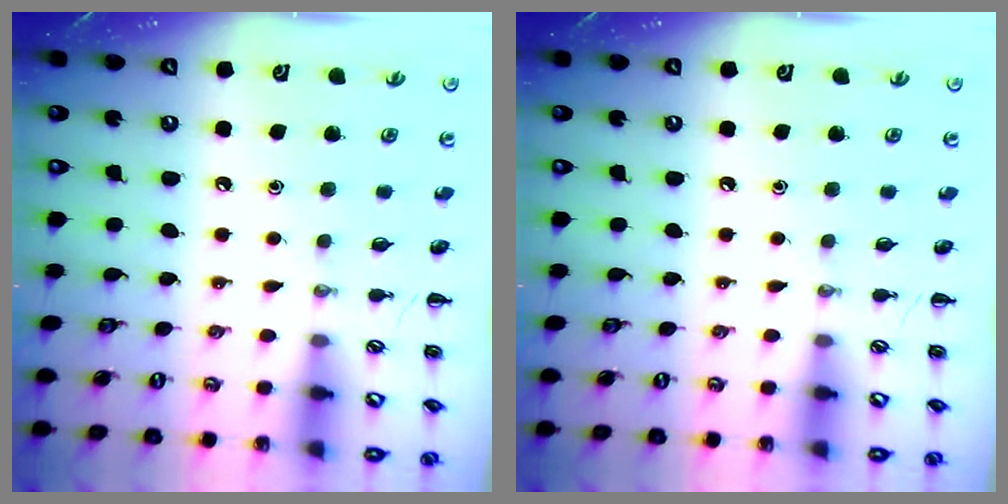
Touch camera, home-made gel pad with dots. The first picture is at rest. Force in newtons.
{"total": 0.0}